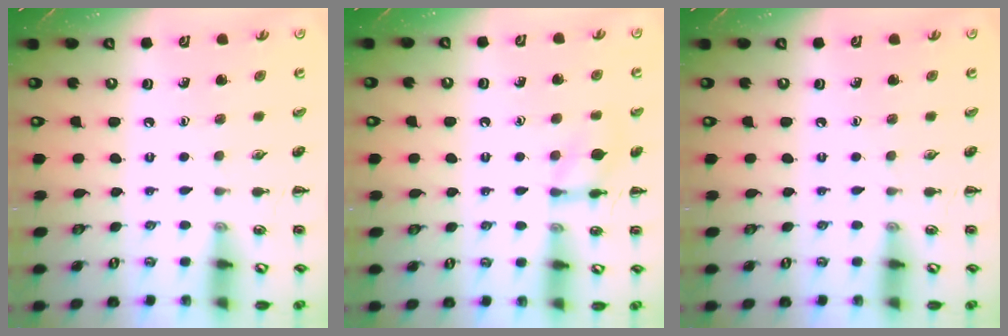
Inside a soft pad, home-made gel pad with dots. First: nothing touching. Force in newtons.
{"total": 8.0, "press": 8.0, "slide": 0.2}
{"total": 0.0}